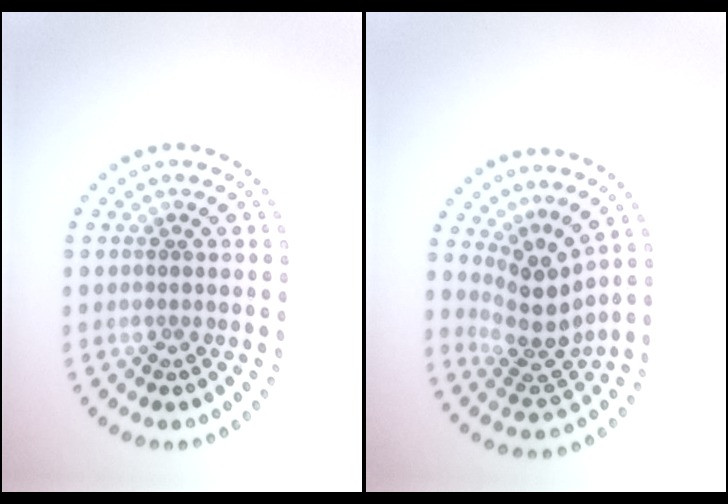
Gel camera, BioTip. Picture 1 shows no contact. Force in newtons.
{"total": 4.0, "press": 2.8, "slide": 2.8}